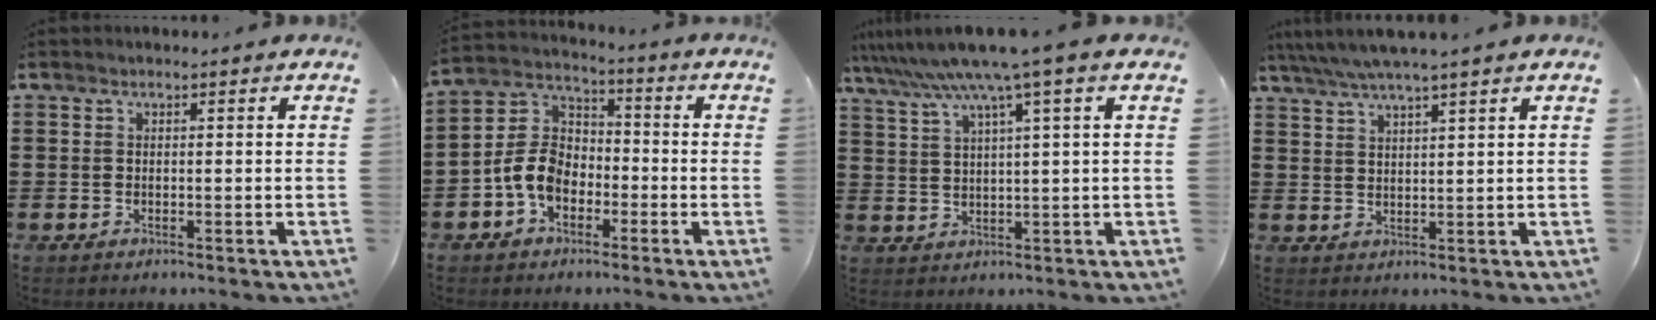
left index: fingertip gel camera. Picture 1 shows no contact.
{"total": 7.5, "force": [-3.2, 5.3, 4.3], "torque": [-0.124, 0.004, -0.071]}
{"total": 7.0, "force": [4.5, -0.5, 5.4], "torque": [-0.120, -0.024, 0.072]}
{"total": 3.7, "force": [3.1, -0.4, 2.0], "torque": [-0.048, -0.008, 0.055]}